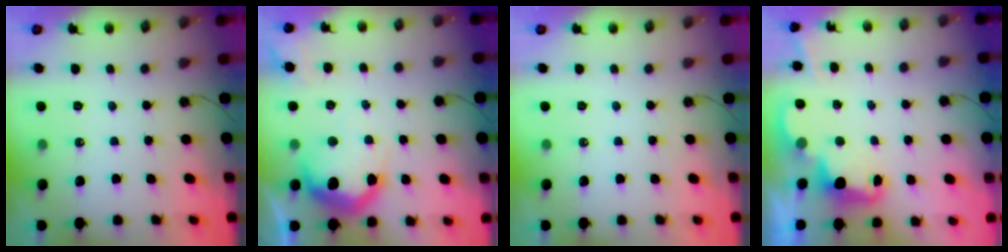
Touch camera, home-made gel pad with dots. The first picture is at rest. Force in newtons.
{"total": 18.6, "press": 18.6, "slide": 1.4}
{"total": 0.0}
{"total": 2.5, "press": 2.5, "slide": 0.6}